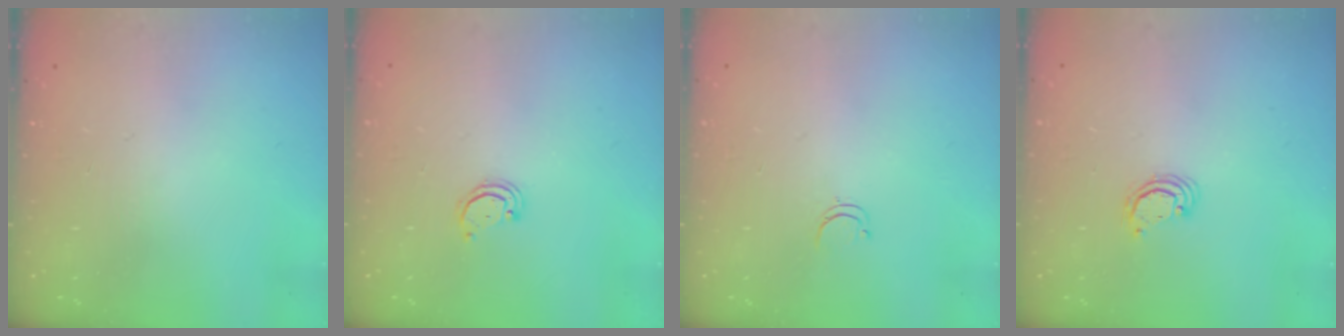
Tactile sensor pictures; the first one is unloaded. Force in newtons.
{"total": 2.2, "press": 2.2, "slide": 0.2}
{"total": 3.5, "press": 3.4, "slide": 0.4}
{"total": 2.4, "press": 2.4, "slide": 0.3}